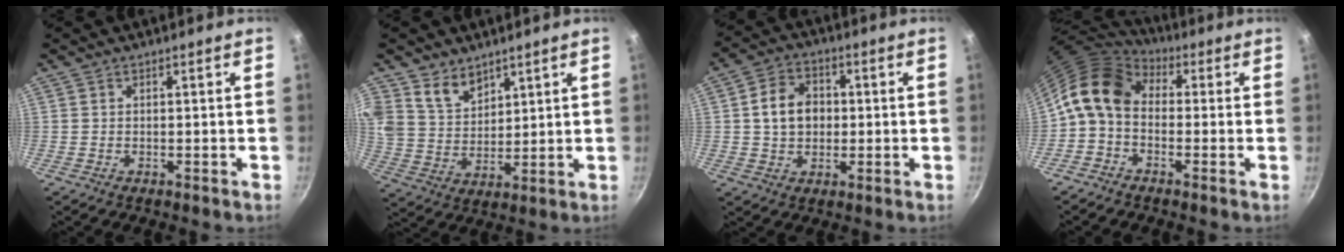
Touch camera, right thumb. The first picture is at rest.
{"total": 8.2, "force": [5.6, 5.3, 2.8], "torque": [-0.030, -0.037, 0.109]}
{"total": 8.6, "force": [0.6, 6.8, 5.2], "torque": [-0.071, 0.015, 0.003]}
{"total": 10.3, "force": [0.2, 7.4, 7.1], "torque": [-0.120, 0.030, -0.021]}